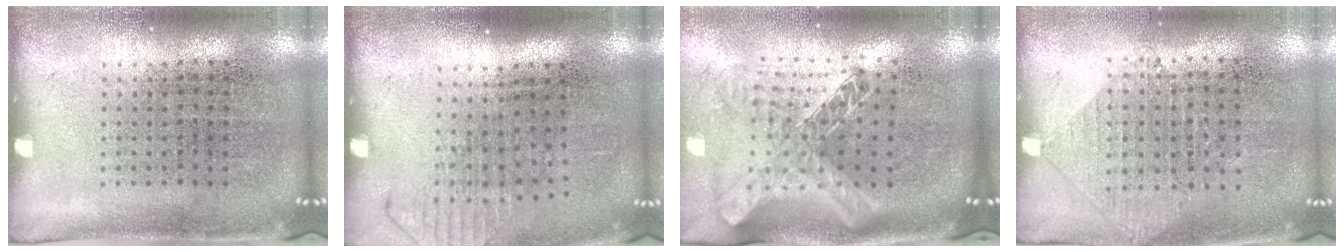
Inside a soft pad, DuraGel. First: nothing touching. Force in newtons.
{"total": 1.3, "press": 1.0, "slide": 0.8}
{"total": 1.8, "press": 1.5, "slide": 0.9}
{"total": 0.9, "press": 0.9, "slide": 0.3}